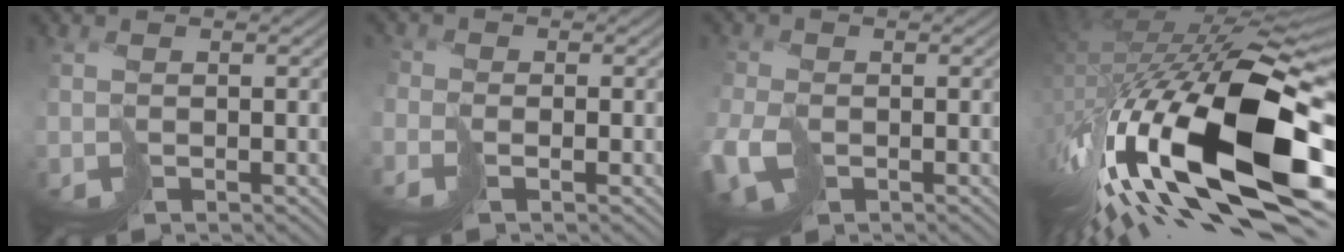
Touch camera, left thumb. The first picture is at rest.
{"total": 1.3, "force": [-1.2, 0.0, -0.4], "torque": [0.026, 0.009, -0.026]}
{"total": 6.4, "force": [-2.7, 4.2, 4.0], "torque": [-0.110, -0.025, -0.048]}
{"total": 19.3, "force": [-5.9, 7.5, 16.8], "torque": [-0.325, -0.035, -0.085]}